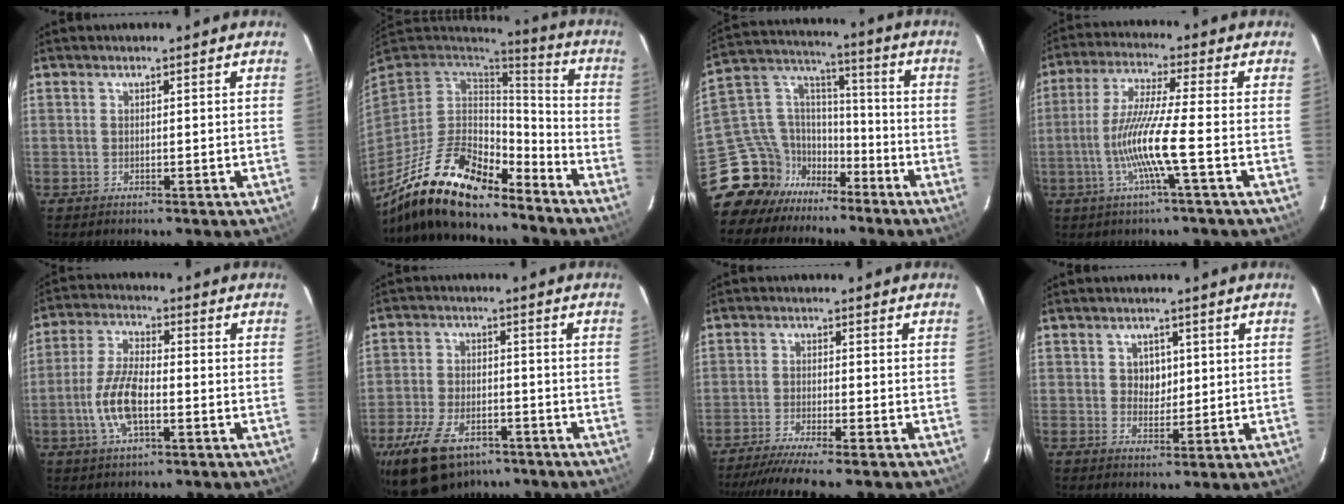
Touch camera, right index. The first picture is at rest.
{"total": 19.8, "force": [-15.1, 6.8, 10.9], "torque": [-0.223, -0.030, -0.268]}
{"total": 16.2, "force": [-11.8, 10.2, 4.2], "torque": [-0.107, 0.048, -0.198]}
{"total": 10.6, "force": [-3.5, -1.1, 9.9], "torque": [-0.197, -0.007, -0.066]}
{"total": 9.8, "force": [-3.0, 3.7, 8.5], "torque": [-0.180, 0.003, -0.059]}
{"total": 15.1, "force": [-9.9, 8.2, 8.0], "torque": [-0.185, -0.011, -0.167]}
{"total": 9.1, "force": [-7.9, -0.3, 4.4], "torque": [-0.102, -0.023, -0.131]}
{"total": 3.4, "force": [0.6, 3.1, 1.4], "torque": [-0.020, 0.008, 0.011]}